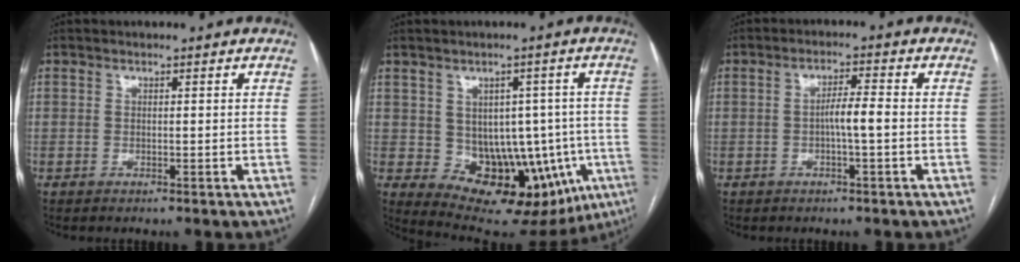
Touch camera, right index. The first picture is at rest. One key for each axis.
{"total": 14.2, "fx": -3.5, "fy": 9.5, "fz": 10.0, "tx": -0.107, "ty": 0.025, "tz": -0.020}
{"total": 3.6, "fx": -0.7, "fy": 0.0, "fz": 3.5, "tx": -0.059, "ty": 0.006, "tz": -0.011}